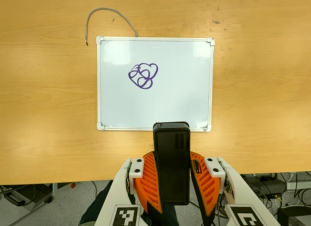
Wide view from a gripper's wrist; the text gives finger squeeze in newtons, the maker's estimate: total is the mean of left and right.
{"total": 10.4, "left": 8.5, "right": 12.4}